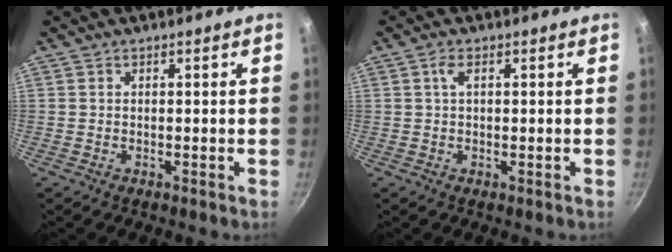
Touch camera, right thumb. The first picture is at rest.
{"total": 2.2, "force": [0.5, 0.8, 1.9], "torque": [-0.038, 0.004, 0.008]}